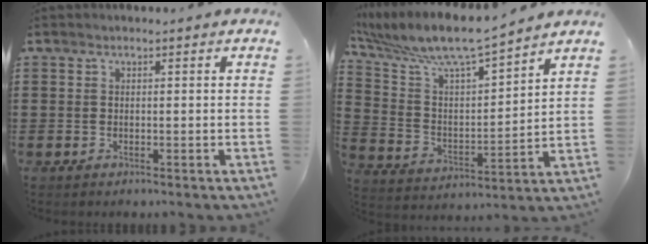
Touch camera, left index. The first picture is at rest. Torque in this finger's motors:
{"motor_torque": [1.16, -0.97, 0.25, 0.09]}